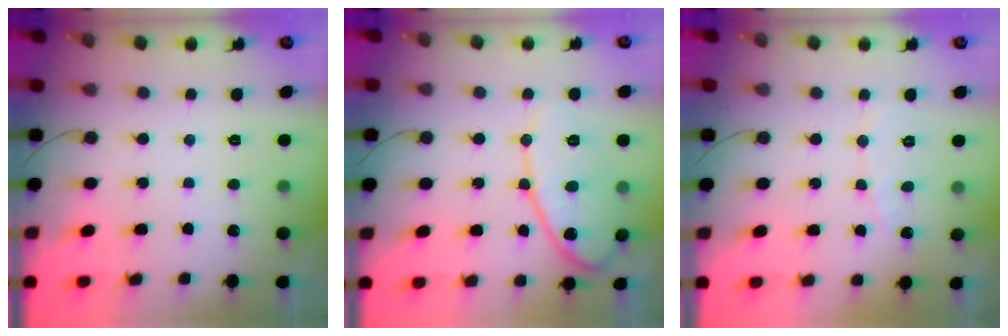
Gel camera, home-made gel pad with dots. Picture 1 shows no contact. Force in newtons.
{"total": 13.5, "press": 13.5, "slide": 1.2}
{"total": 4.8, "press": 4.7, "slide": 0.4}